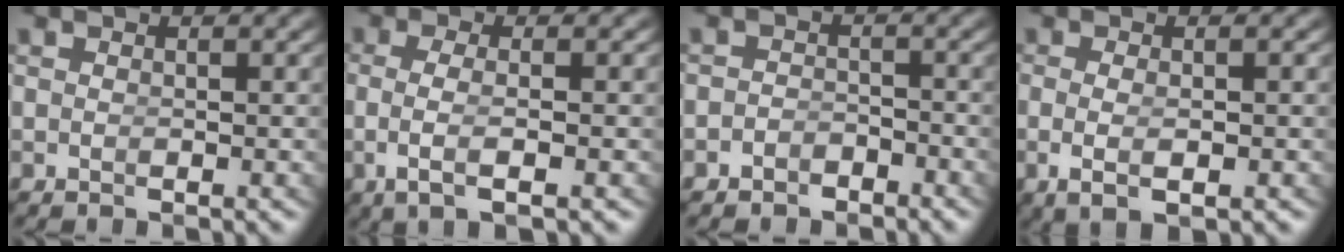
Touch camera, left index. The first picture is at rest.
{"total": 3.6, "force": [-0.7, 0.8, 3.5], "torque": [-0.076, -0.012, -0.002]}
{"total": 2.5, "force": [-2.3, 1.0, -0.3], "torque": [0.009, -0.016, -0.034]}
{"total": 3.0, "force": [-0.9, 0.6, 2.9], "torque": [-0.062, -0.014, 0.001]}